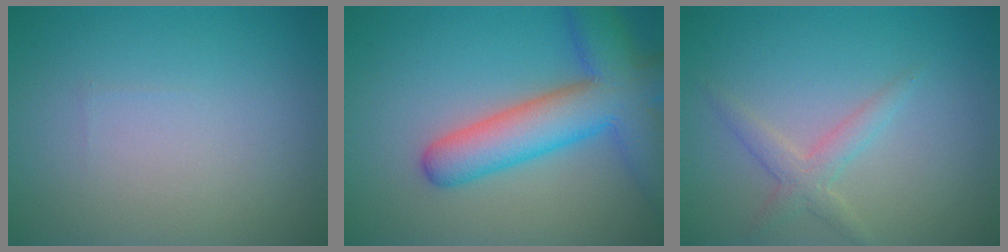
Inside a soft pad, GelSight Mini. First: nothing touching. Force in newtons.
{"total": 8.4, "press": 8.4, "slide": 0.4}
{"total": 2.1, "press": 2.1, "slide": 0.1}